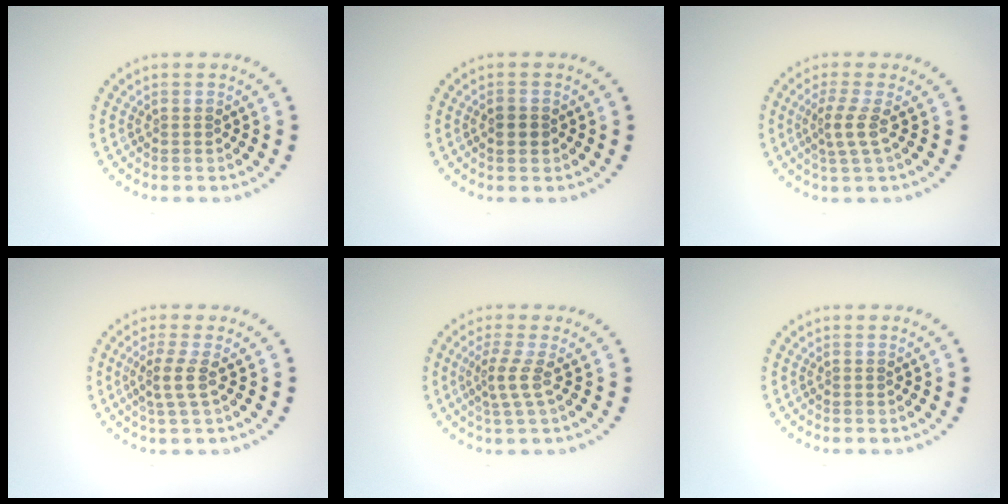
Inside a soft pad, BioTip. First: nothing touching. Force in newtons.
{"total": 1.3, "press": 1.3, "slide": 0.1}
{"total": 2.3, "press": 1.6, "slide": 1.6}
{"total": 2.2, "press": 1.7, "slide": 1.4}
{"total": 2.2, "press": 1.5, "slide": 1.6}
{"total": 0.0}